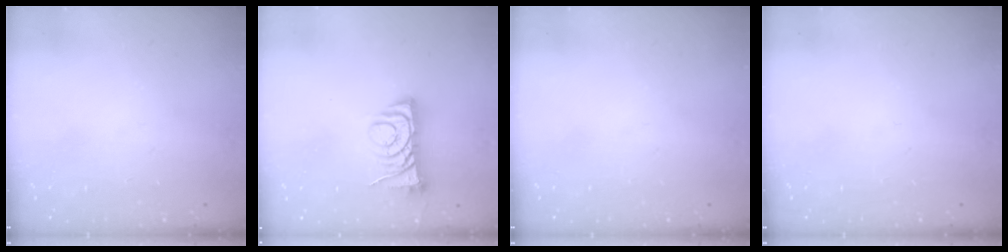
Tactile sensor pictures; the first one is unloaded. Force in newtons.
{"total": 7.6, "press": 7.5, "slide": 1.0}
{"total": 0.0}
{"total": 0.0}